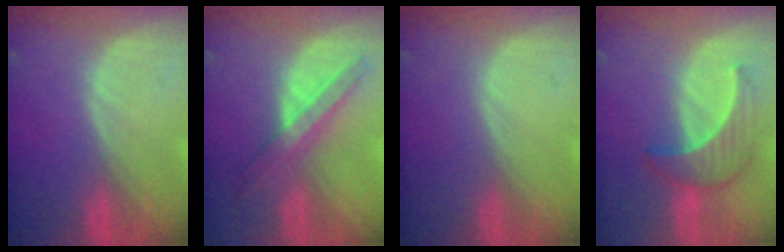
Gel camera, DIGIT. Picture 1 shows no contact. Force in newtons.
{"total": 6.9, "press": 6.3, "slide": 2.9}
{"total": 0.0}
{"total": 6.4, "press": 6.1, "slide": 1.9}